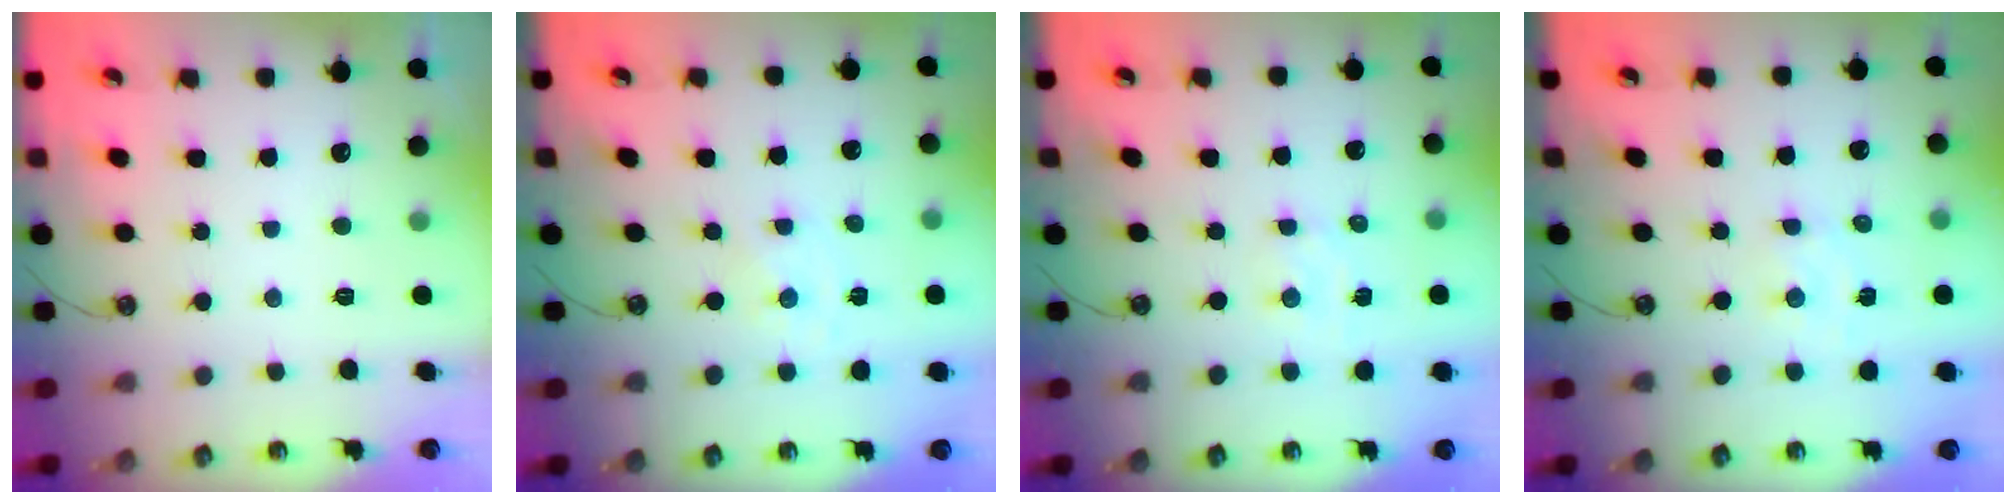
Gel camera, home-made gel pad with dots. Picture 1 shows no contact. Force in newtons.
{"total": 0.0}
{"total": 2.6, "press": 2.6, "slide": 0.4}
{"total": 1.6, "press": 1.5, "slide": 0.3}